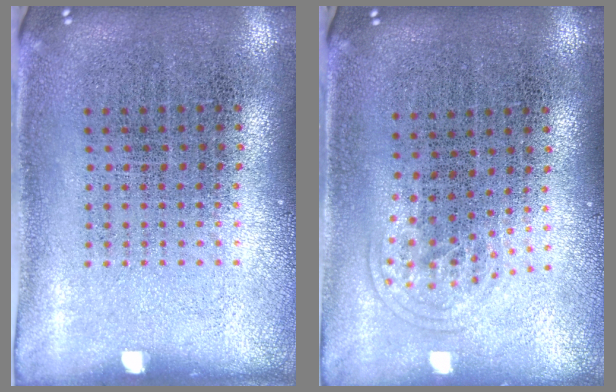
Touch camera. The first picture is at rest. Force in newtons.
{"total": 1.0, "press": 0.6, "slide": 0.8}